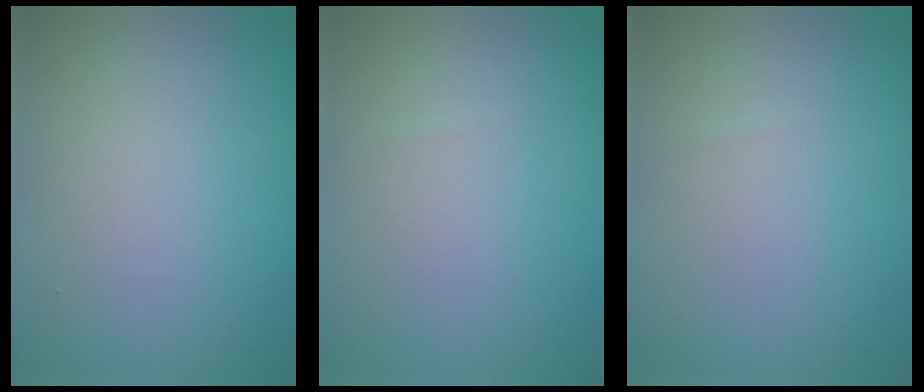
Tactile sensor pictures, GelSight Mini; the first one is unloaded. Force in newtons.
{"total": 0.0}
{"total": 0.0}